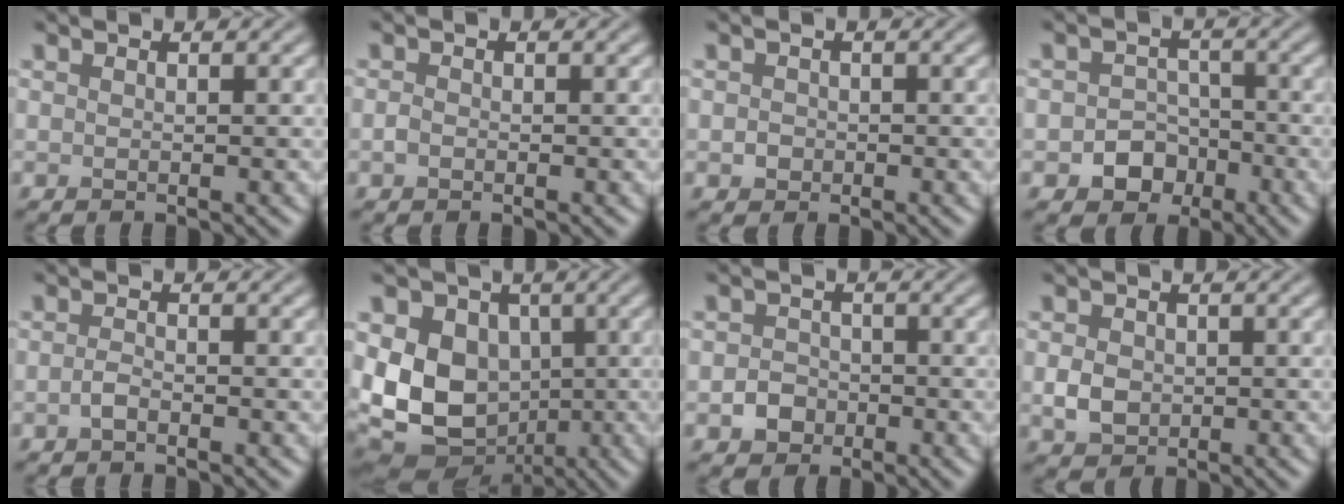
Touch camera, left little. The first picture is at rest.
{"total": 0.8, "force": [-0.4, 0.6, 0.4], "torque": [-0.009, -0.002, -0.009]}
{"total": 1.0, "force": [-0.3, 0.9, 0.3], "torque": [-0.001, -0.004, -0.008]}
{"total": 3.3, "force": [-1.5, 2.7, 1.3], "torque": [-0.007, 0.002, -0.024]}
{"total": 1.0, "force": [-0.6, 0.4, 0.7], "torque": [-0.018, 0.001, -0.014]}
{"total": 12.0, "force": [-0.3, 9.2, 7.7], "torque": [-0.124, -0.004, -0.016]}
{"total": 2.2, "force": [-0.9, 1.8, 0.8], "torque": [-0.005, 0.001, -0.022]}
{"total": 2.5, "force": [-0.2, 2.1, 1.3], "torque": [-0.027, -0.003, -0.007]}